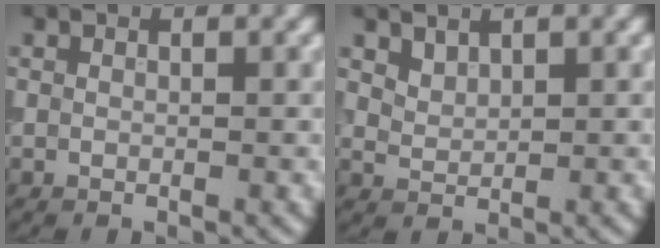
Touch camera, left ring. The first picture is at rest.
{"total": 1.5, "force": [1.2, 0.7, 0.4], "torque": [-0.013, -0.006, 0.031]}